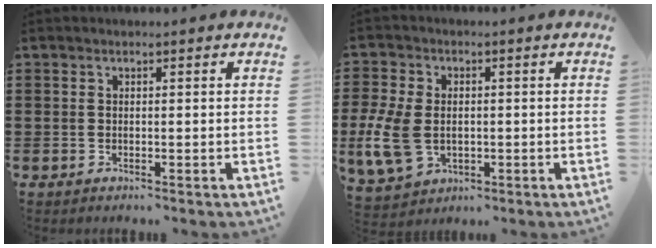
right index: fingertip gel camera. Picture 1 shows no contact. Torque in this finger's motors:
{"motor_torque": [1.78, 0.36, 0.95, 0.21]}